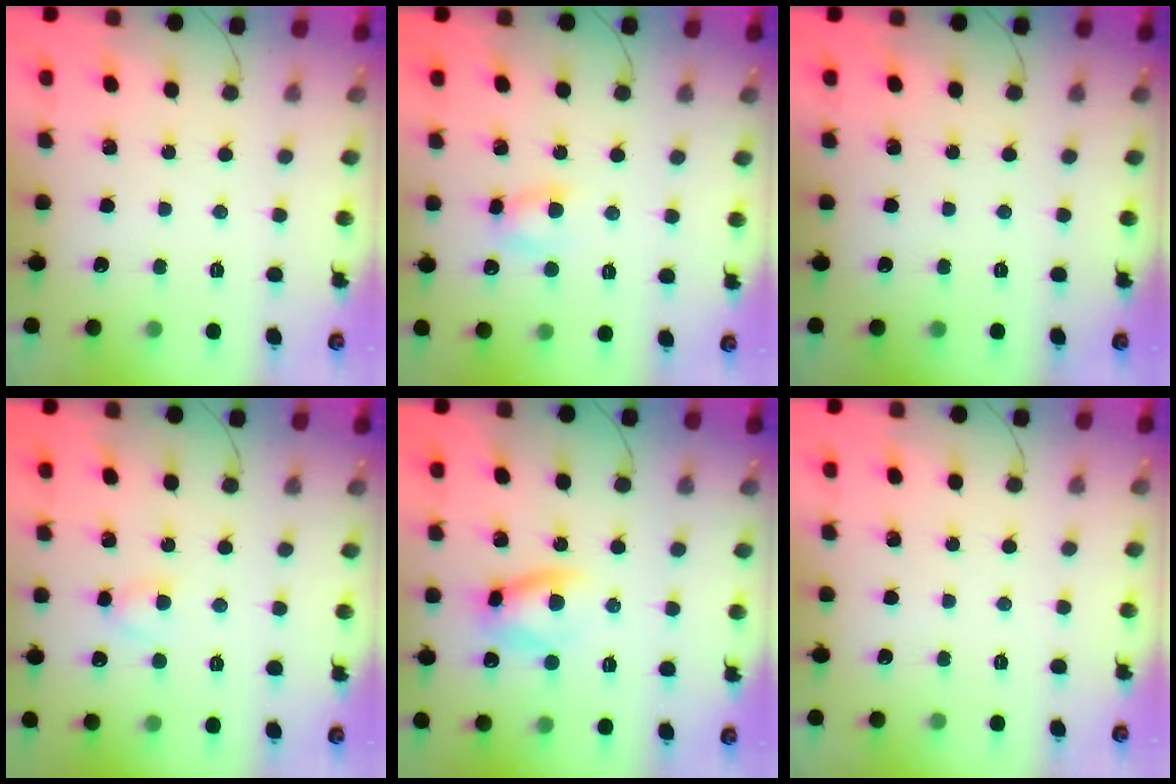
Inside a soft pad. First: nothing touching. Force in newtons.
{"total": 4.2, "press": 4.1, "slide": 1.0}
{"total": 0.0}
{"total": 2.9, "press": 2.7, "slide": 1.0}
{"total": 8.7, "press": 8.6, "slide": 1.5}
{"total": 0.0}